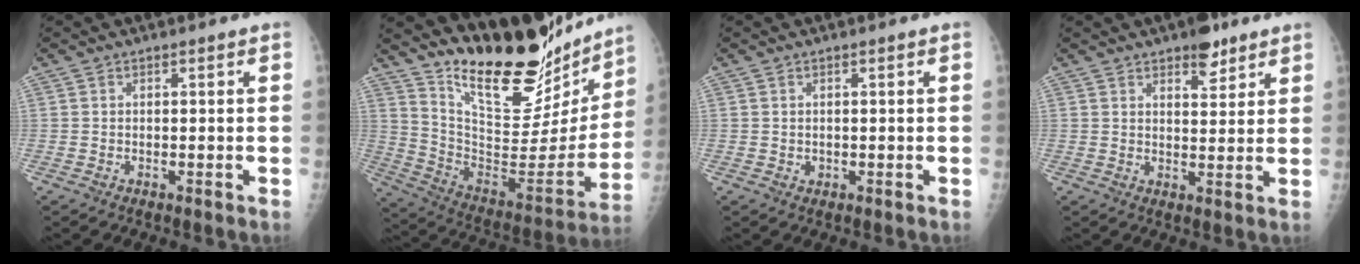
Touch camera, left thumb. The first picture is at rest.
{"total": 26.7, "force": [21.8, 8.7, 12.7], "torque": [-0.165, -0.125, 0.340]}
{"total": 0.6, "force": [0.2, 0.6, 0.2], "torque": [0.002, 0.000, 0.003]}
{"total": 5.7, "force": [4.0, 2.5, 3.2], "torque": [-0.025, -0.024, 0.058]}